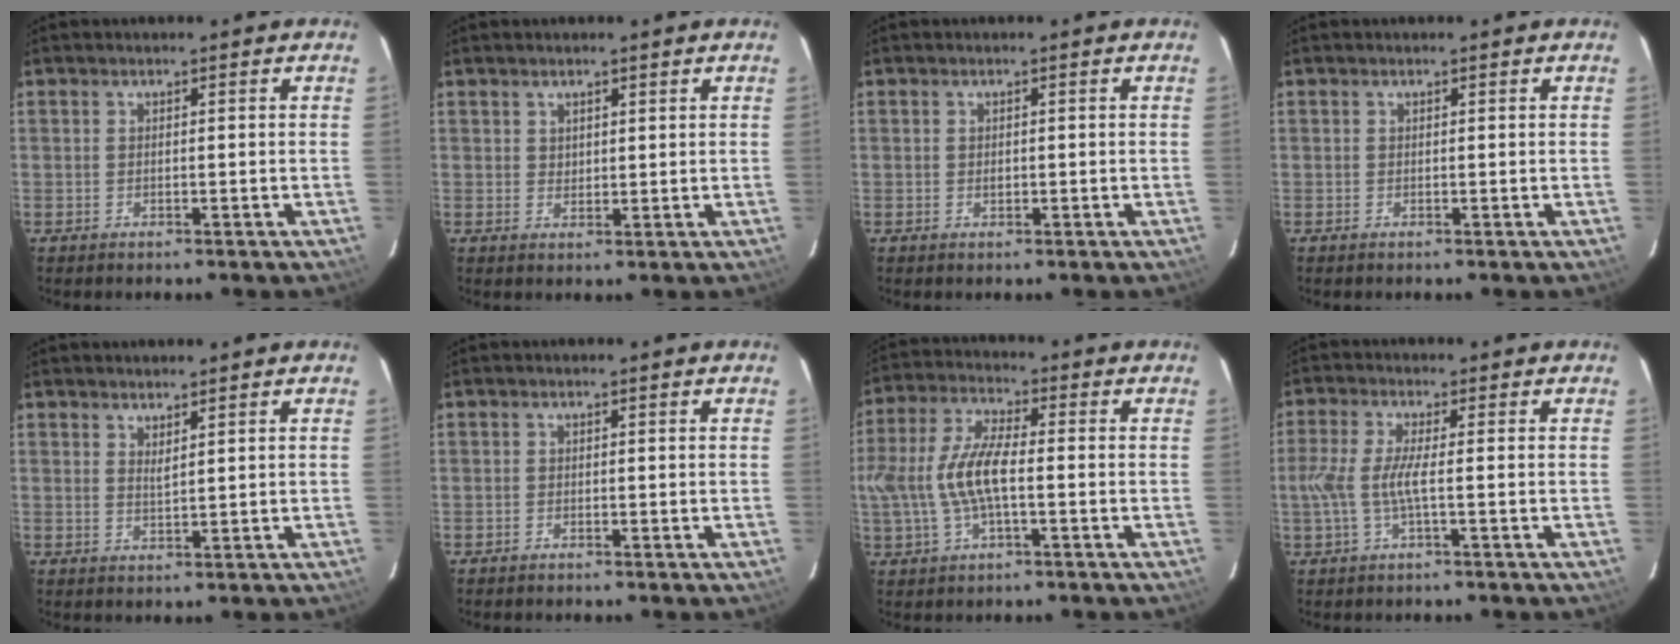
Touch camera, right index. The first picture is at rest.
{"total": 2.0, "force": [1.4, 1.3, 0.5], "torque": [-0.001, 0.004, 0.023]}
{"total": 0.7, "force": [0.2, 0.6, 0.3], "torque": [-0.002, 0.002, 0.005]}
{"total": 0.0}
{"total": 1.9, "force": [1.5, 0.3, 1.0], "torque": [-0.018, -0.001, 0.026]}
{"total": 0.7, "force": [-0.5, 0.4, 0.0], "torque": [-0.001, 0.002, -0.012]}
{"total": 10.9, "force": [-1.3, 4.0, 10.1], "torque": [-0.216, 0.006, -0.023]}
{"total": 5.3, "force": [-0.9, 0.3, 5.2], "torque": [-0.118, -0.002, -0.018]}